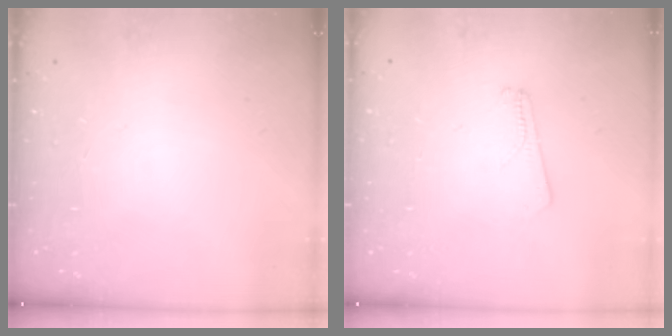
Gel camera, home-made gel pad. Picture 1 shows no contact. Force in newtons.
{"total": 2.6, "press": 2.6, "slide": 0.3}